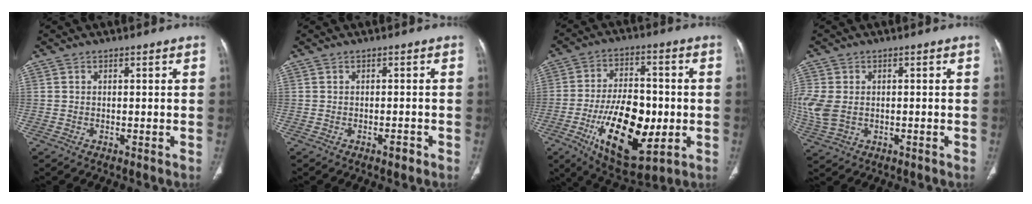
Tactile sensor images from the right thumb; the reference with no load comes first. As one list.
[{"total": 1.3, "force": [-0.8, 0.5, 0.9], "torque": [-0.013, 0.004, -0.010]}, {"total": 19.7, "force": [-4.9, 9.6, 16.5], "torque": [-0.255, 0.008, -0.067]}, {"total": 7.4, "force": [-0.5, 5.2, 5.2], "torque": [-0.138, 0.002, -0.002]}]